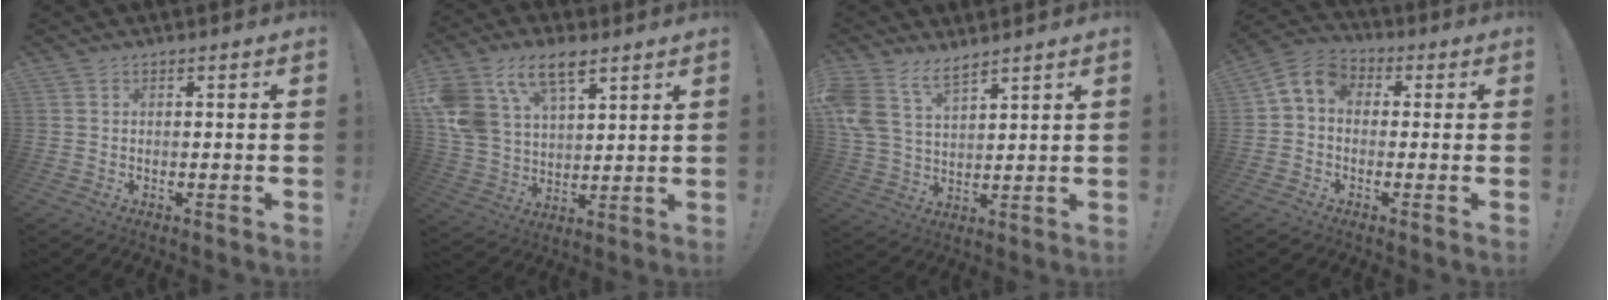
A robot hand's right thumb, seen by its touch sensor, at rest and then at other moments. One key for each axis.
{"total": 15.4, "fx": 9.0, "fy": 9.2, "fz": 8.5, "tx": -0.181, "ty": -0.043, "tz": 0.170}
{"total": 10.4, "fx": 7.4, "fy": 5.1, "fz": 5.2, "tx": -0.123, "ty": -0.033, "tz": 0.149}
{"total": 6.7, "fx": 0.3, "fy": 5.1, "fz": 4.3, "tx": -0.084, "ty": 0.011, "tz": 0.011}